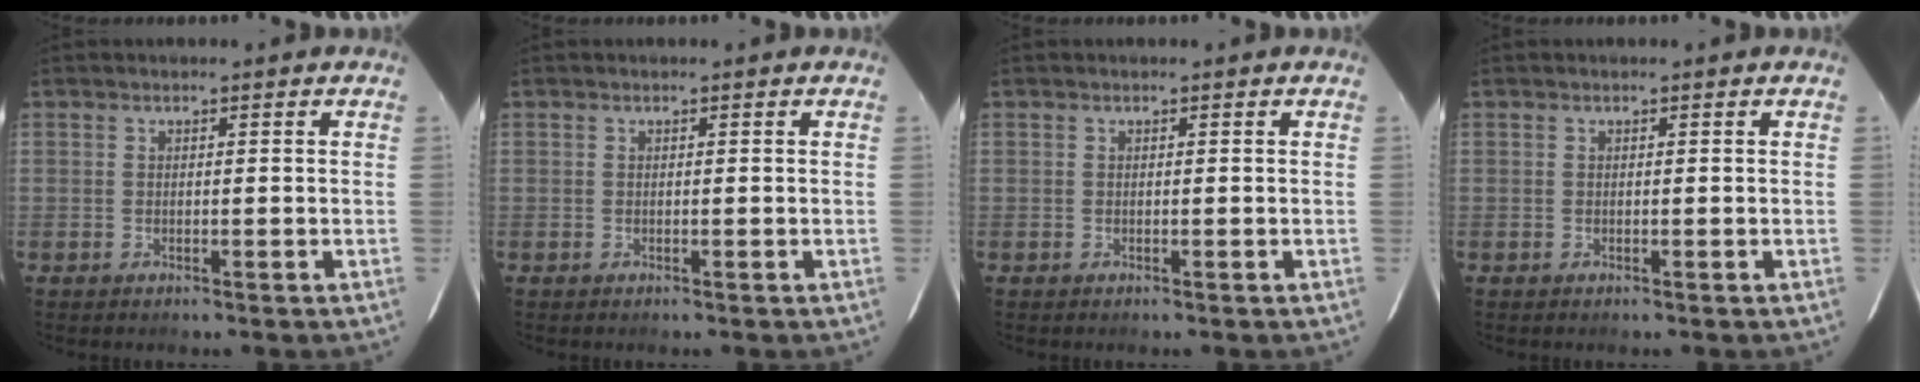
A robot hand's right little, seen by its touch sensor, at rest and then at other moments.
{"total": 0.0}
{"total": 0.0}
{"total": 0.0}